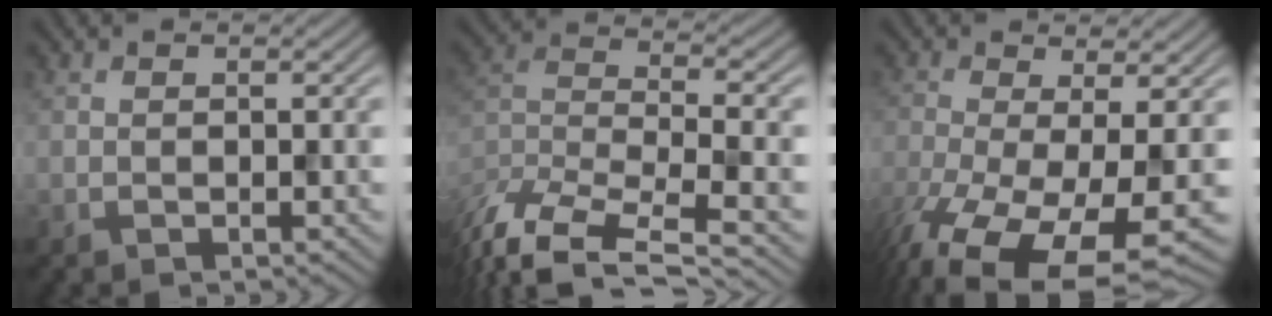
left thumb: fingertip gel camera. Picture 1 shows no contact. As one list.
[{"total": 13.3, "force": [-10.3, 4.1, 7.3], "torque": [-0.169, -0.016, -0.170]}, {"total": 11.4, "force": [-5.4, 3.5, 9.4], "torque": [-0.201, -0.031, -0.088]}]